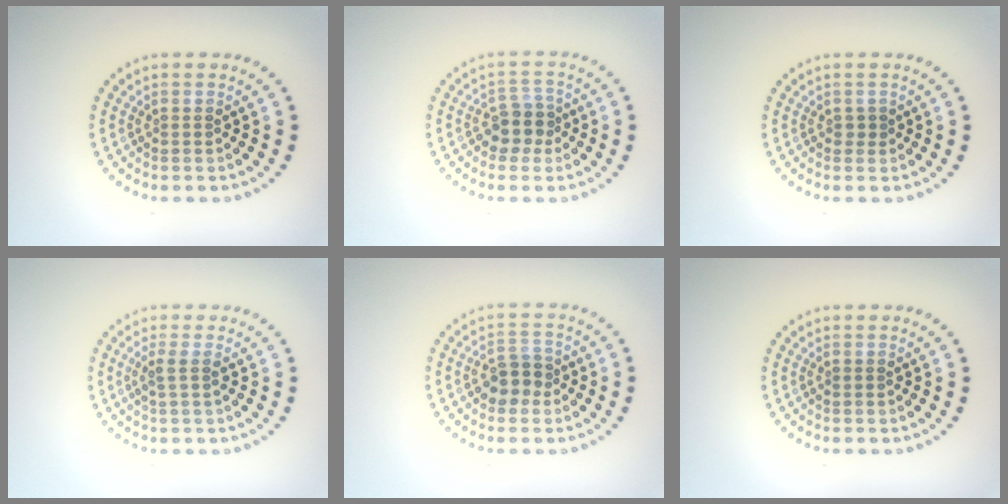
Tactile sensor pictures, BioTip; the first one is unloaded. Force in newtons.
{"total": 2.6, "press": 2.3, "slide": 1.2}
{"total": 0.7, "press": 0.6, "slide": 0.2}
{"total": 1.4, "press": 1.2, "slide": 0.9}
{"total": 2.7, "press": 2.5, "slide": 0.9}
{"total": 0.5, "press": 0.5, "slide": 0.1}